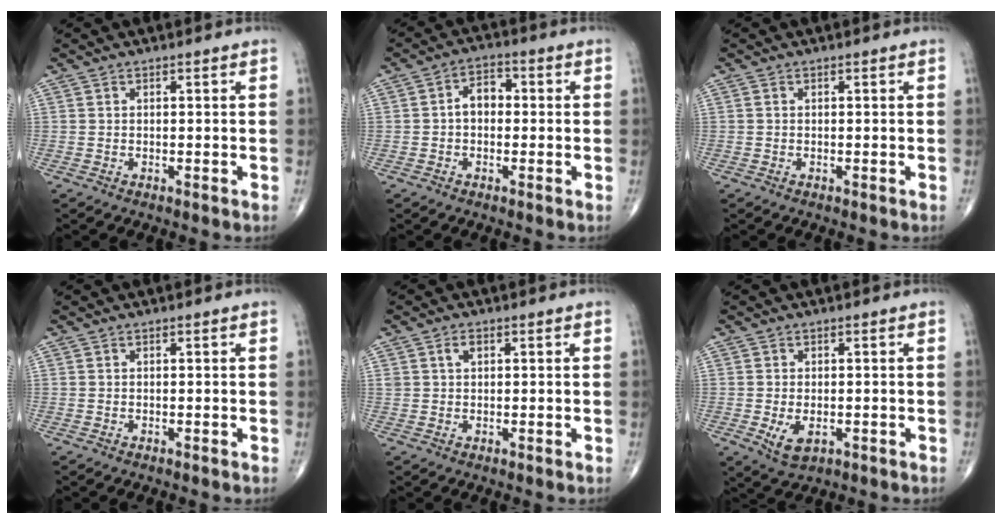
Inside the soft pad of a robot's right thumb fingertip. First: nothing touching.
{"total": 4.7, "force": [-0.1, 3.3, 3.4], "torque": [-0.043, 0.021, -0.012]}
{"total": 0.0}
{"total": 0.0}
{"total": 1.9, "force": [0.8, 1.3, 1.2], "torque": [-0.018, 0.002, 0.015]}
{"total": 4.4, "force": [-1.1, 2.5, 3.4], "torque": [-0.057, -0.007, -0.011]}